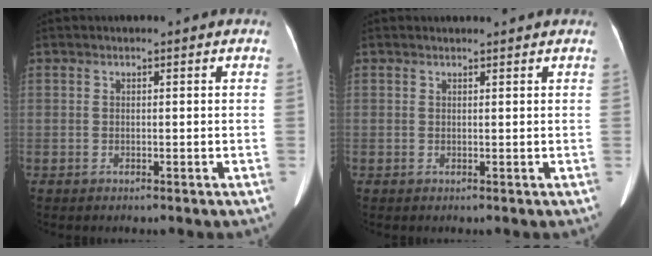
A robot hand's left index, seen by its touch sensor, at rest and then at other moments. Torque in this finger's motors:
{"motor_torque": [-0.28, -0.14, -0.51, -0.21]}